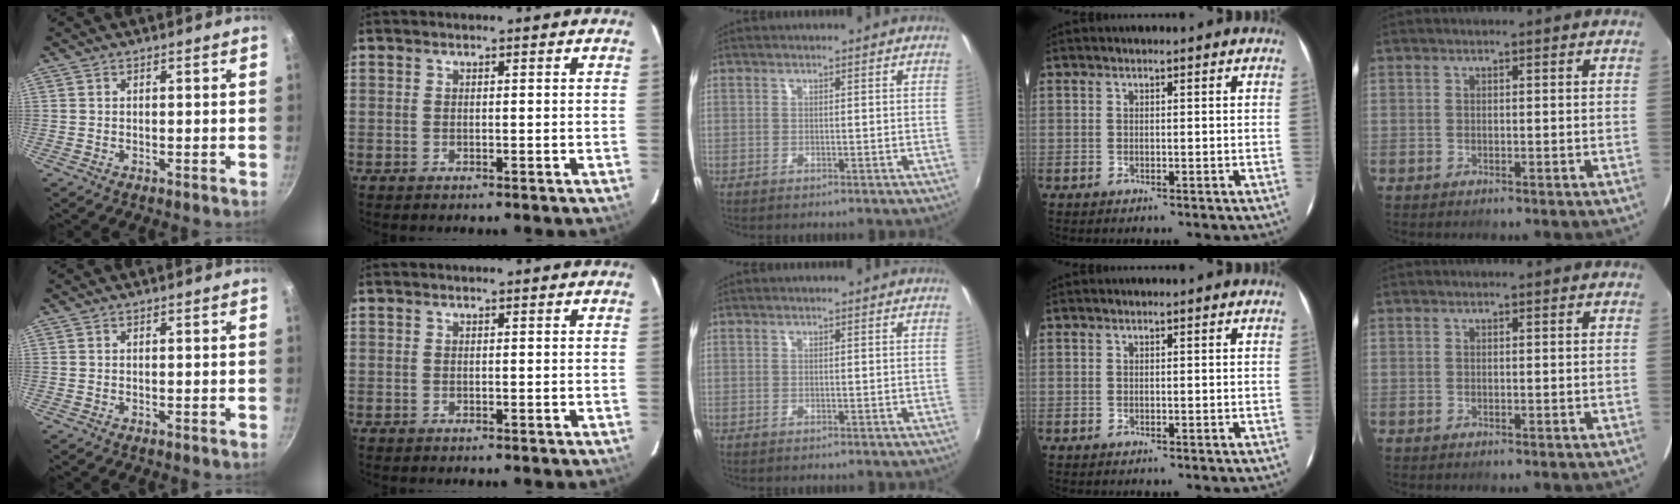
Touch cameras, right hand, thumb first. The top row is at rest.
{}